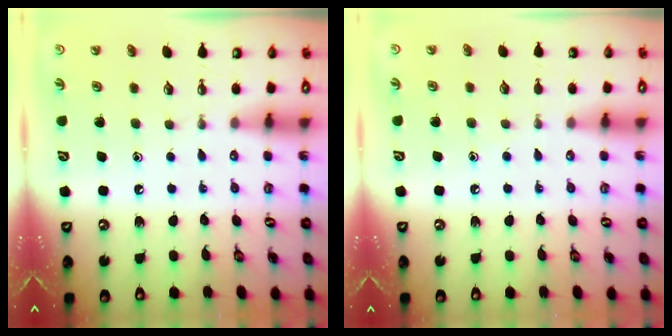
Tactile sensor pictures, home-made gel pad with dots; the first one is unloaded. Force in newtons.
{"total": 2.7, "press": 2.6, "slide": 0.3}